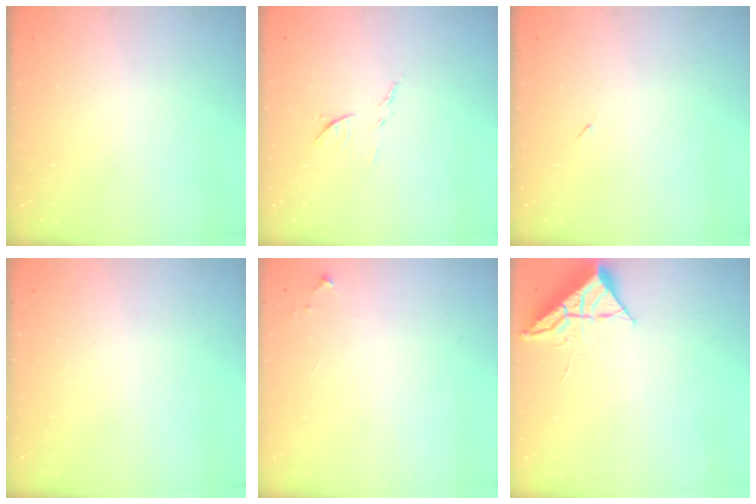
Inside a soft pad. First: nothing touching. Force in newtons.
{"total": 6.9, "press": 6.9, "slide": 0.4}
{"total": 2.6, "press": 2.3, "slide": 1.2}
{"total": 0.0}
{"total": 4.3, "press": 4.3, "slide": 0.7}
{"total": 6.6, "press": 6.6, "slide": 0.3}